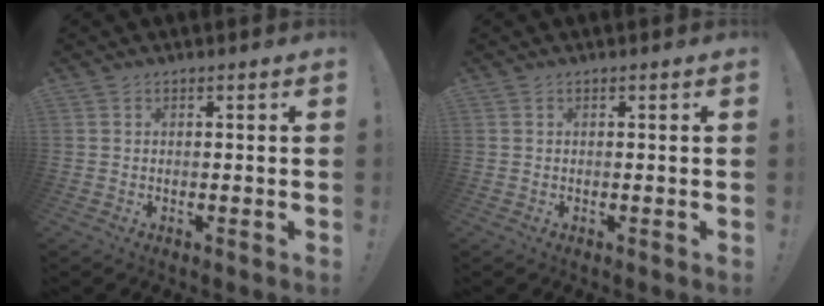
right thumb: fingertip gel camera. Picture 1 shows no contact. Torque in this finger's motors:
{"motor_torque": [-0.04, 0.04, 0.00, 0.00, 0.00]}